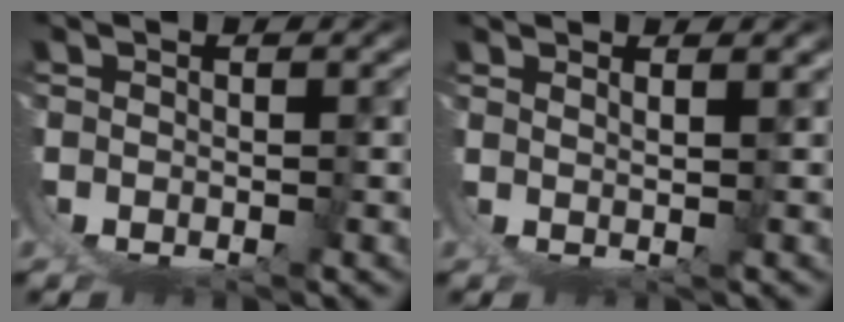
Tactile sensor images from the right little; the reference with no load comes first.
{"total": 2.2, "force": [1.5, -1.5, 0.8], "torque": [-0.005, -0.008, 0.033]}